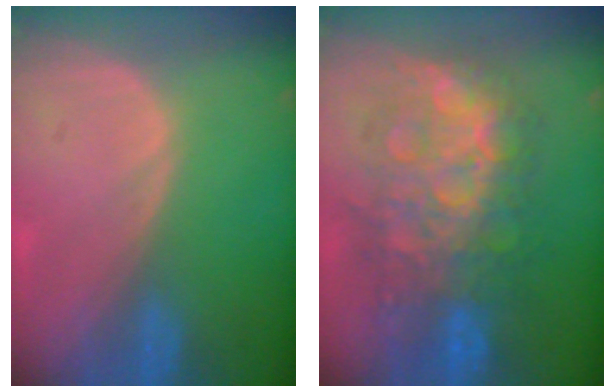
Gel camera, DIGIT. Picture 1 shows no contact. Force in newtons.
{"total": 12.4, "press": 12.3, "slide": 1.2}